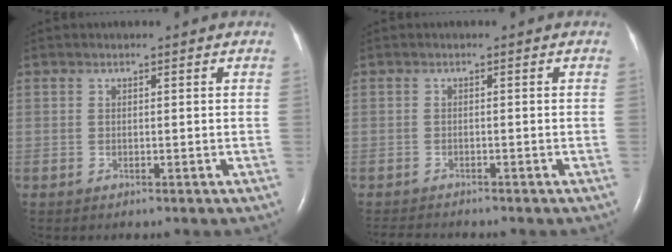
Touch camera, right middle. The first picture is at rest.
{"total": 3.1, "force": [-3.0, 0.1, 0.8], "torque": [-0.012, -0.012, -0.048]}